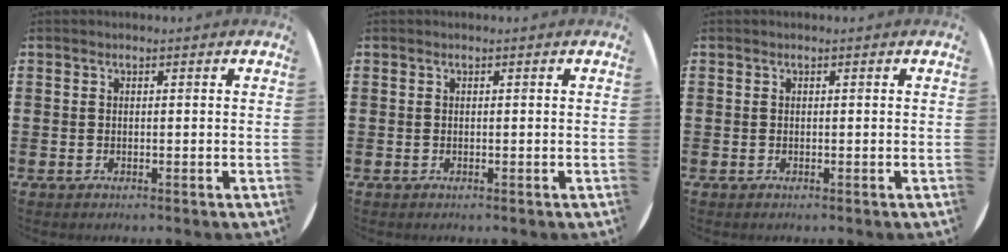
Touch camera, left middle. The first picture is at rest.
{"total": 0.0}
{"total": 0.0}